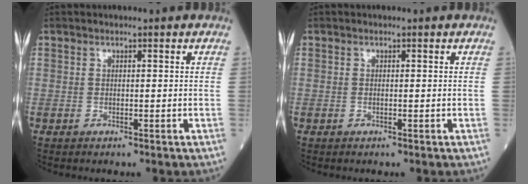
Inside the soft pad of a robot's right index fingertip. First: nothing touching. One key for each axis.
{"total": 0.0}